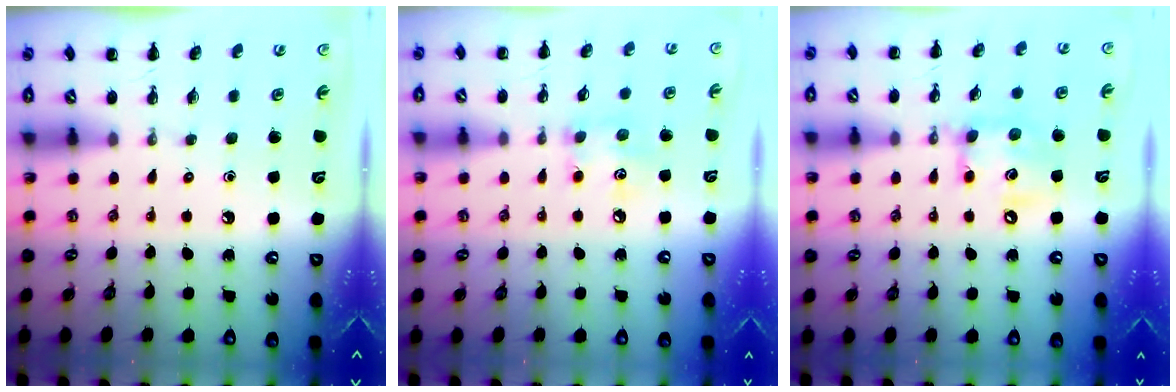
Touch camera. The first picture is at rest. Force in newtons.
{"total": 5.8, "press": 5.8, "slide": 0.5}
{"total": 12.2, "press": 12.0, "slide": 1.9}